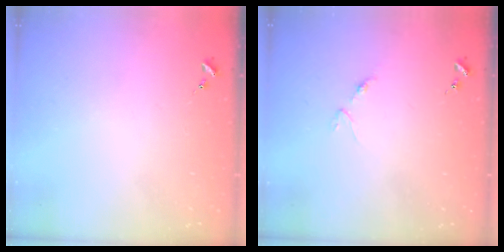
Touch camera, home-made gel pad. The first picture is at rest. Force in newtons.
{"total": 3.1, "press": 3.0, "slide": 0.4}